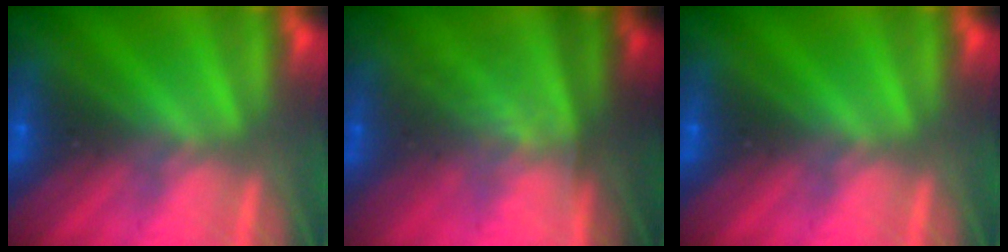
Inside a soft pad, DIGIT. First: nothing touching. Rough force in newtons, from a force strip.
{"total": 1.3}
{"total": 0.0}